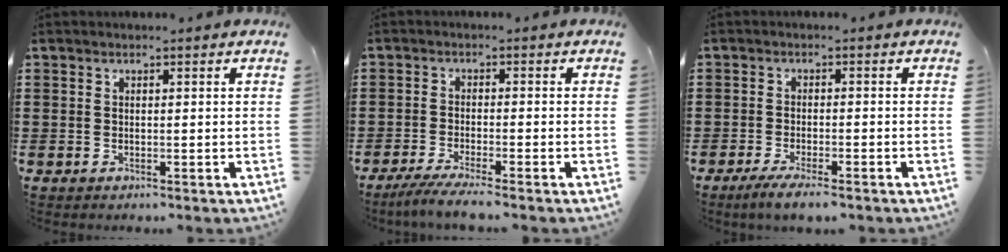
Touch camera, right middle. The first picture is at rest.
{"total": 3.1, "force": [-2.6, -0.2, 1.6], "torque": [-0.041, -0.011, -0.054]}
{"total": 2.7, "force": [-2.3, 0.1, 1.3], "torque": [-0.022, 0.002, -0.044]}